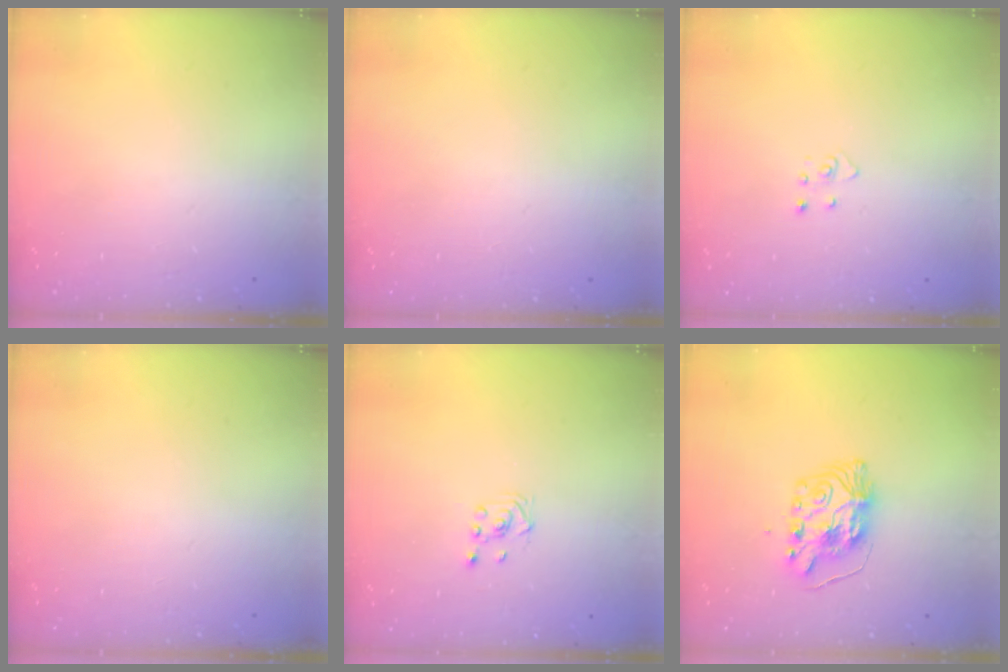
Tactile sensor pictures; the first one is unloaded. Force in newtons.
{"total": 0.0}
{"total": 3.2, "press": 3.2, "slide": 0.2}
{"total": 0.0}
{"total": 1.6, "press": 1.4, "slide": 0.9}
{"total": 8.1, "press": 8.1, "slide": 0.9}